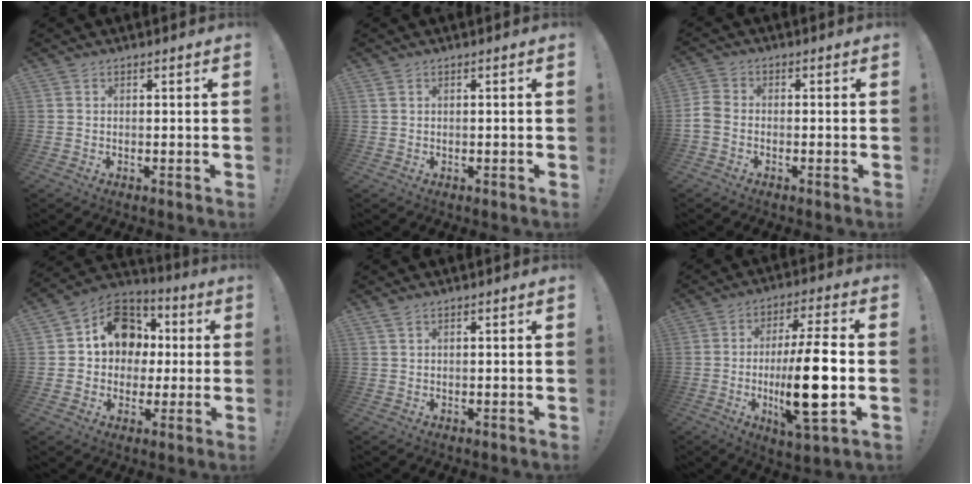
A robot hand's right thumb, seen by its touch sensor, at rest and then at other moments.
{"total": 0.7, "force": [-0.1, 0.1, 0.7], "torque": [-0.017, 0.003, -0.001]}
{"total": 4.3, "force": [-1.6, 2.8, 2.9], "torque": [-0.069, 0.007, -0.028]}
{"total": 14.7, "force": [2.9, 12.7, 6.8], "torque": [-0.086, 0.002, 0.063]}
{"total": 1.4, "force": [0.9, 0.1, 1.0], "torque": [-0.022, 0.001, 0.016]}
{"total": 18.4, "force": [-2.3, 4.1, 17.8], "torque": [-0.305, -0.001, -0.036]}